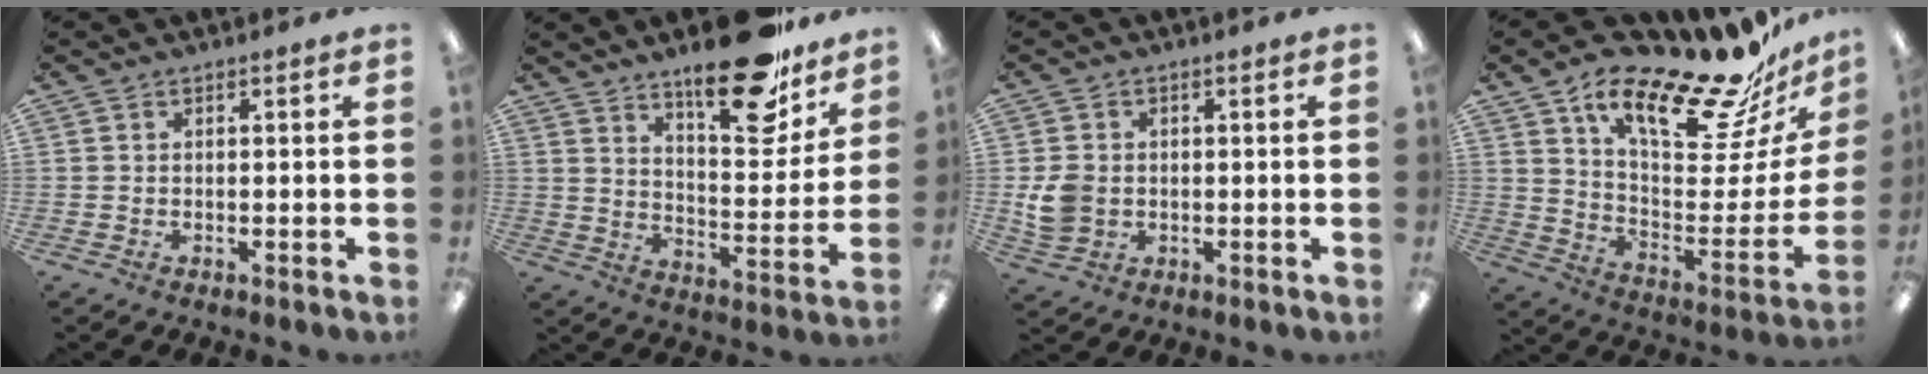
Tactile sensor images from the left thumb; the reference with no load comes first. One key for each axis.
{"total": 17.1, "fx": 12.9, "fy": 6.5, "fz": 9.1, "tx": -0.113, "ty": -0.087, "tz": 0.215}
{"total": 6.4, "fx": -0.2, "fy": 5.5, "fz": 3.3, "tx": -0.065, "ty": 0.009, "tz": 0.000}
{"total": 22.9, "fx": 18.0, "fy": 6.2, "fz": 12.7, "tx": -0.171, "ty": -0.139, "tz": 0.290}